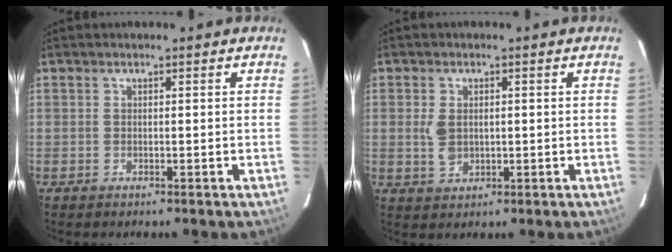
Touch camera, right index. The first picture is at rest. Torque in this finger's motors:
{"motor_torque": [0.06, 0.01, 0.05, 0.03]}